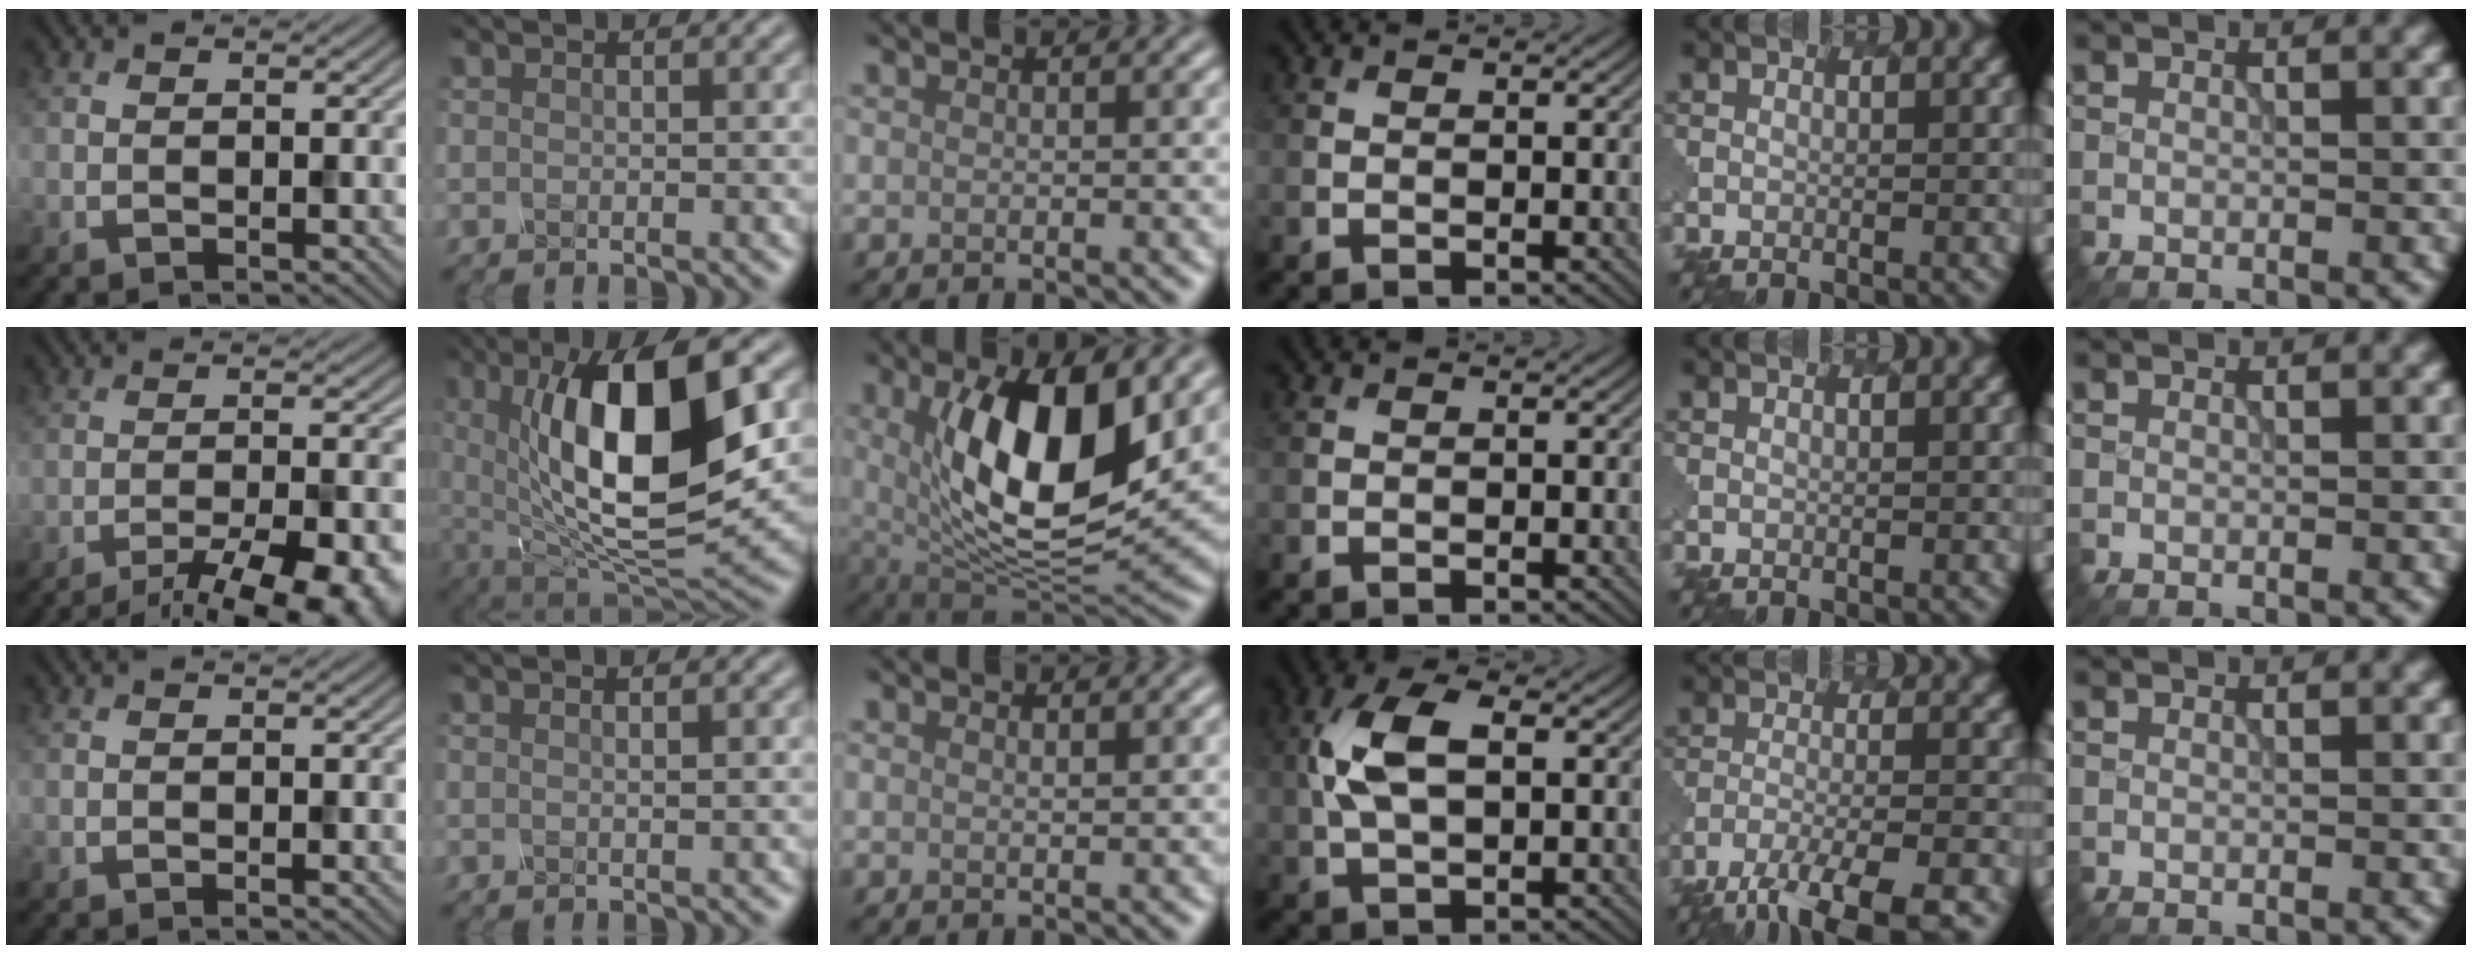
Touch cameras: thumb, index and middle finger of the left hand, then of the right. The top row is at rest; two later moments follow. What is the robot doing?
{"motion": "unscrew", "object": "spray bottle"}